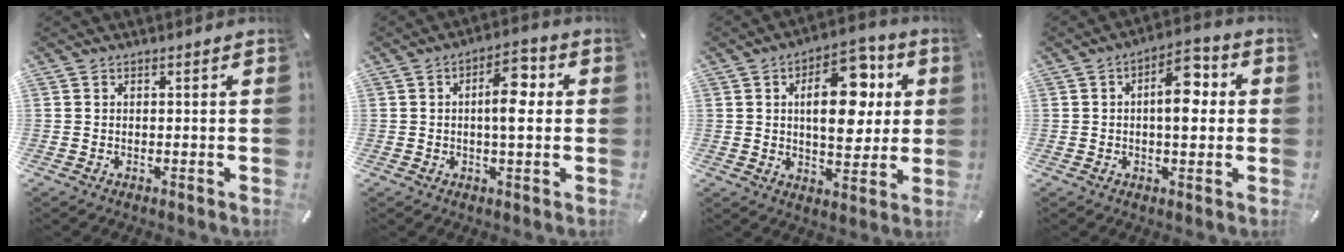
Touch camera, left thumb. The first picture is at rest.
{"total": 8.3, "force": [0.8, 3.3, 7.5], "torque": [-0.118, 0.006, 0.009]}
{"total": 16.0, "force": [4.1, 9.0, 12.6], "torque": [-0.170, -0.001, 0.065]}
{"total": 9.2, "force": [0.8, 4.6, 7.9], "torque": [-0.106, 0.003, 0.008]}